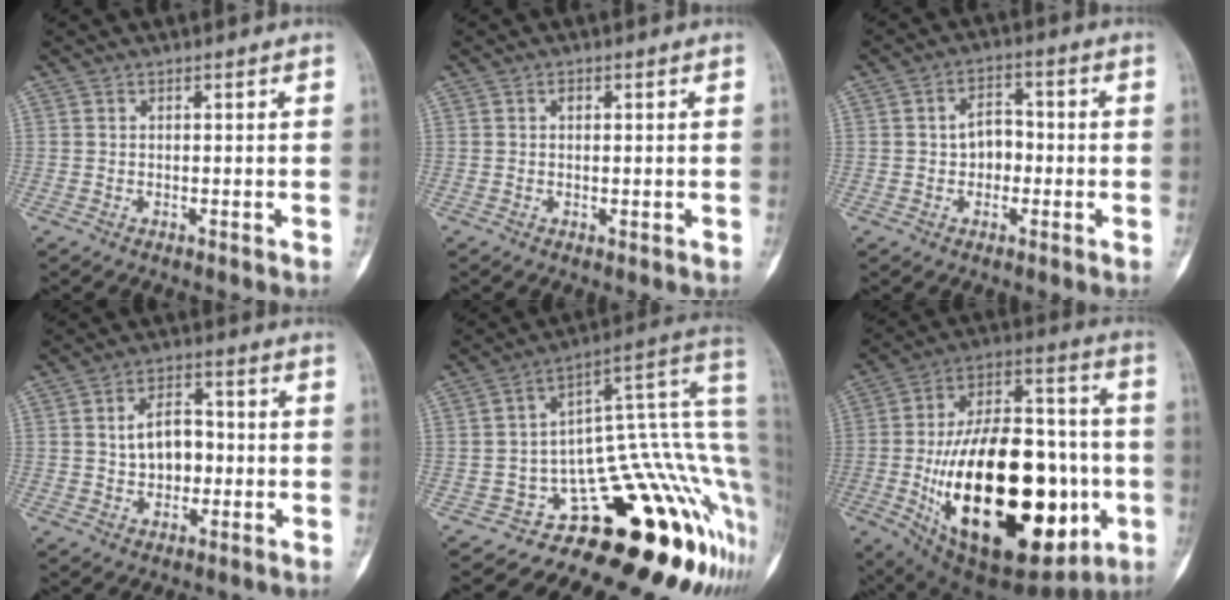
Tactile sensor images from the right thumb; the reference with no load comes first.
{"total": 1.4, "force": [0.7, 0.9, 0.9], "torque": [-0.009, -0.003, 0.011]}
{"total": 5.2, "force": [-0.6, 3.9, 3.4], "torque": [-0.030, 0.015, -0.017]}
{"total": 7.8, "force": [0.0, 5.3, 5.8], "torque": [-0.066, 0.013, -0.002]}
{"total": 19.1, "force": [-7.6, 8.1, 15.5], "torque": [-0.059, 0.140, -0.099]}
{"total": 39.2, "force": [-8.2, 19.2, 33.2], "torque": [-0.540, -0.001, -0.107]}